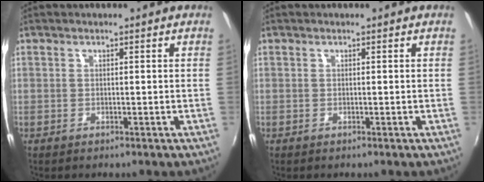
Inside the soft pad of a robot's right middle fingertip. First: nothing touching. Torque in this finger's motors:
{"motor_torque": [-0.11, 0.09, -0.04, 0.01]}